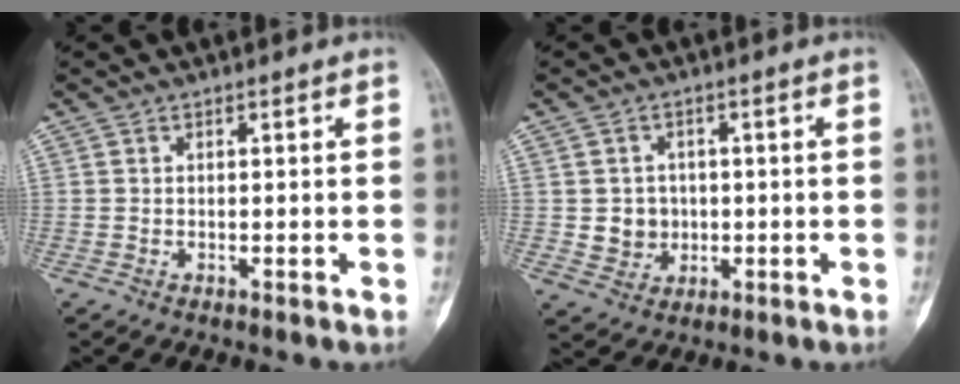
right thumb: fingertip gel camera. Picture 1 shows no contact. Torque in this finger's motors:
{"motor_torque": [0.59, 1.21, 0.31, -0.34, 0.03]}